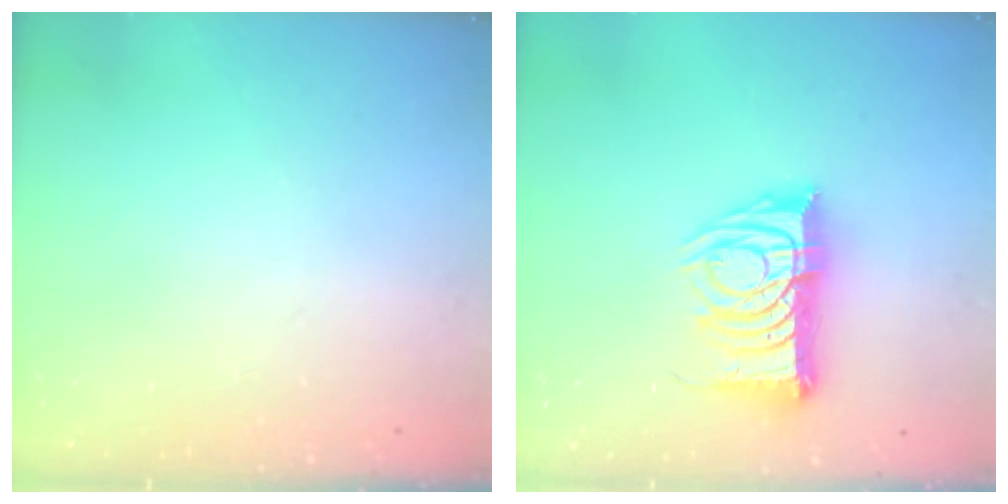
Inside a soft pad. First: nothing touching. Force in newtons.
{"total": 14.3, "press": 14.3, "slide": 0.6}